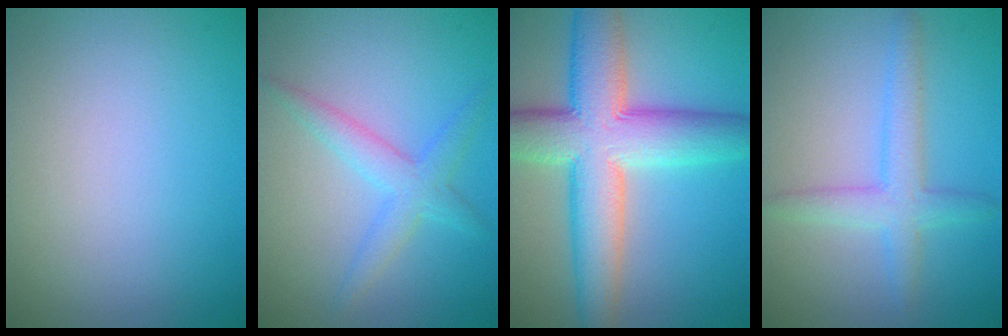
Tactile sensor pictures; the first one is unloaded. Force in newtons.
{"total": 2.9, "press": 2.9, "slide": 0.1}
{"total": 10.3, "press": 10.3, "slide": 0.3}
{"total": 3.3, "press": 3.3, "slide": 0.1}